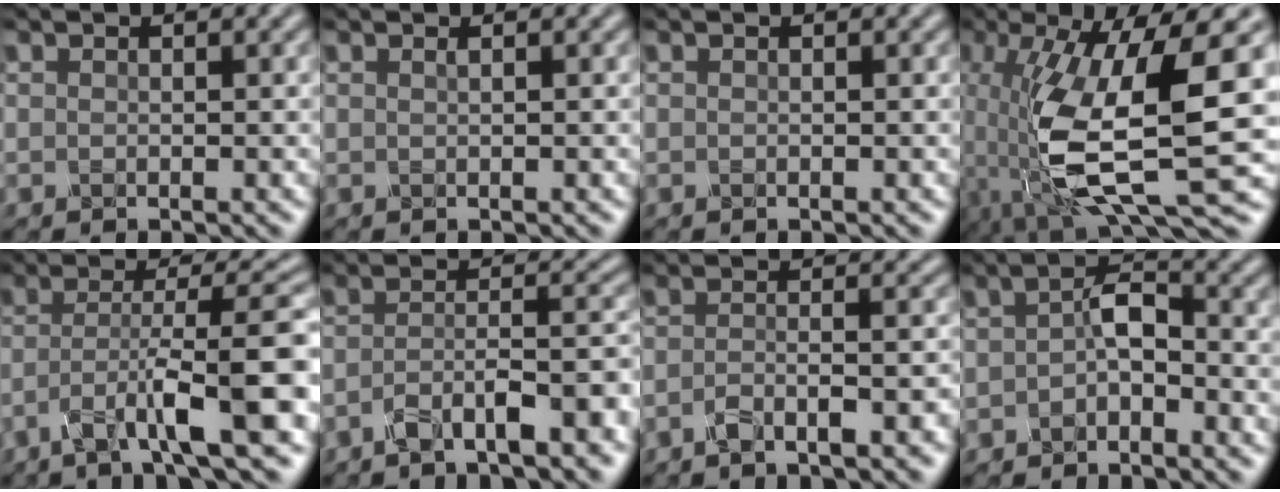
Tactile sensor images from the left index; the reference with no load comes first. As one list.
[{"total": 0.0}, {"total": 0.0}, {"total": 12.8, "force": [-2.5, 3.8, 11.9], "torque": [-0.240, -0.024, -0.041]}, {"total": 7.2, "force": [-3.4, 0.7, 6.4], "torque": [-0.107, 0.011, -0.073]}, {"total": 5.4, "force": [-3.7, 1.2, 3.7], "torque": [-0.063, 0.007, -0.075]}, {"total": 3.6, "force": [-2.7, 0.7, 2.2], "torque": [-0.039, 0.004, -0.057]}, {"total": 3.3, "force": [-1.2, 1.7, 2.5], "torque": [-0.047, 0.005, -0.032]}]